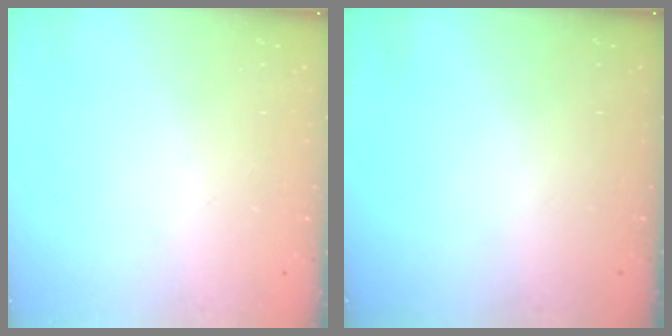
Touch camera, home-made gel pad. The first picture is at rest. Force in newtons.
{"total": 0.0}